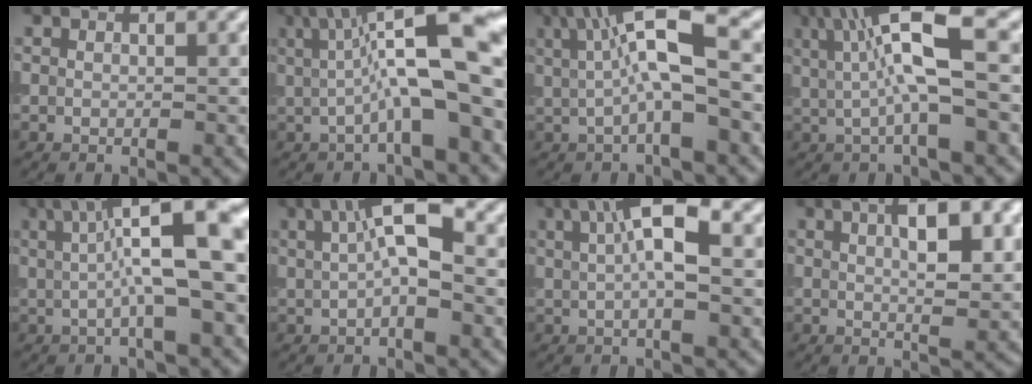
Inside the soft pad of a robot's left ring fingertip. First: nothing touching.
{"total": 11.6, "force": [1.5, 2.9, 11.1], "torque": [-0.158, 0.025, 0.016]}
{"total": 7.1, "force": [1.4, 1.7, 6.8], "torque": [-0.122, 0.011, 0.019]}
{"total": 7.7, "force": [1.7, 1.8, 7.3], "torque": [-0.133, 0.007, 0.026]}
{"total": 9.6, "force": [1.7, 2.1, 9.2], "torque": [-0.133, 0.009, 0.023]}
{"total": 5.5, "force": [1.3, 1.6, 5.1], "torque": [-0.081, 0.010, 0.013]}
{"total": 6.0, "force": [1.7, 1.6, 5.5], "torque": [-0.087, 0.009, 0.022]}
{"total": 5.7, "force": [2.0, 1.8, 5.1], "torque": [-0.071, 0.005, 0.030]}